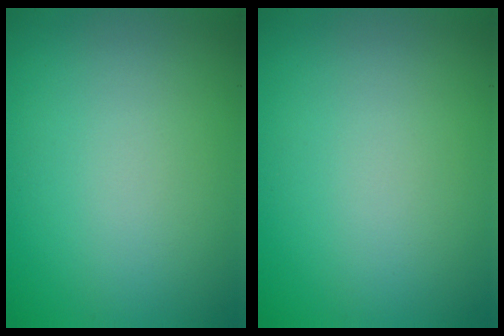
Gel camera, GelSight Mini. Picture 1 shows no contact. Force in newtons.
{"total": 0.0}